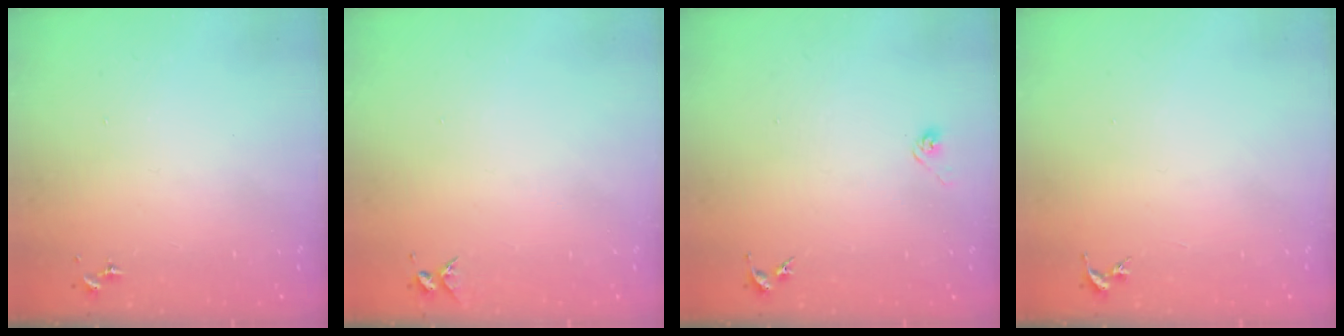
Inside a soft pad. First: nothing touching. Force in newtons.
{"total": 4.1, "press": 4.1, "slide": 0.5}
{"total": 4.0, "press": 4.0, "slide": 0.8}
{"total": 0.0}